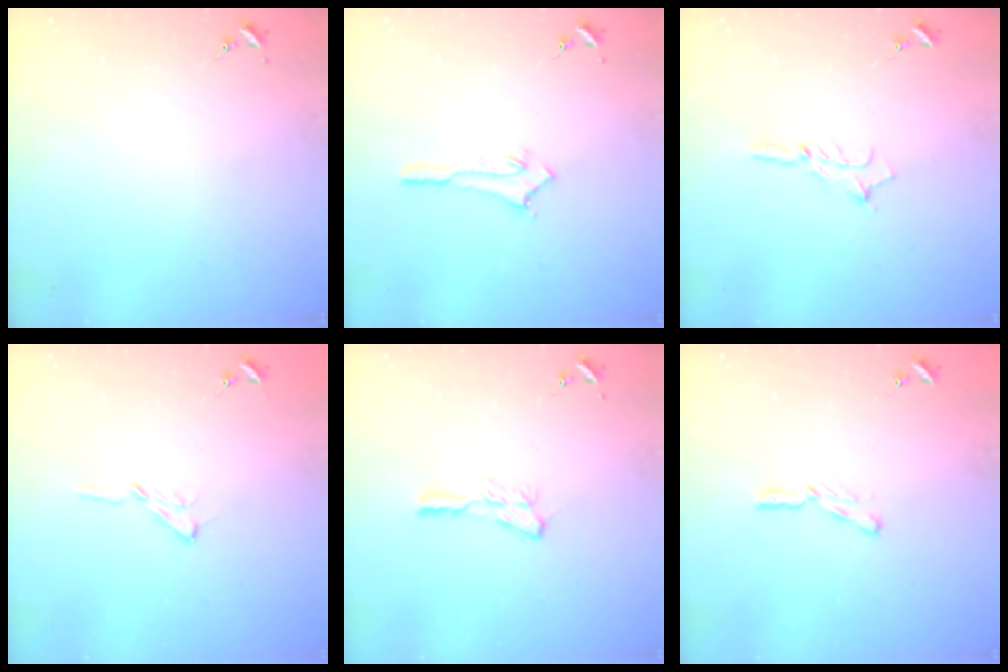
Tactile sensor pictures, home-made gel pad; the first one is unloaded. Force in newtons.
{"total": 2.8, "press": 2.8, "slide": 0.4}
{"total": 6.2, "press": 6.2, "slide": 0.6}
{"total": 3.7, "press": 3.7, "slide": 0.4}
{"total": 6.7, "press": 6.6, "slide": 0.4}
{"total": 4.4, "press": 4.4, "slide": 0.2}